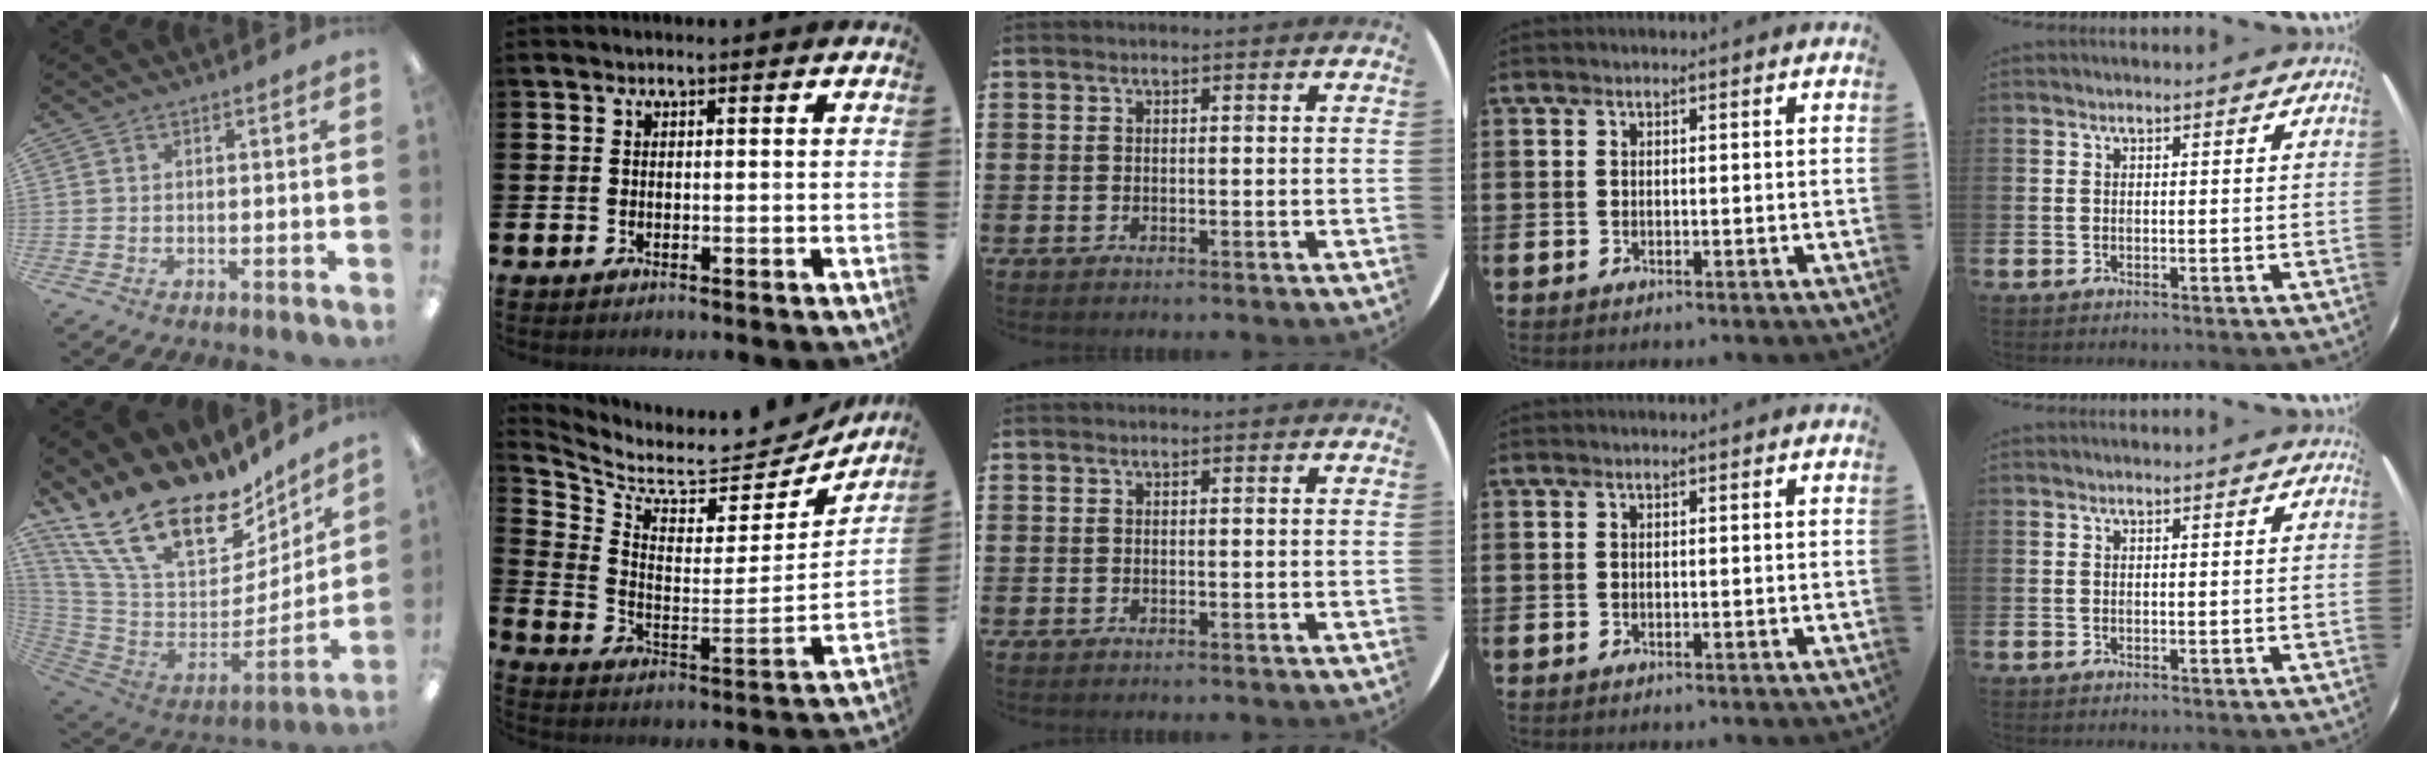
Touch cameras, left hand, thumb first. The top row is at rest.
{"thumb": {"total": 24.2, "force": [16.7, 11.2, 13.5], "torque": [-0.250, -0.125, 0.310]}, "index": {"total": 6.9, "force": [6.1, 2.4, 2.2], "torque": [-0.059, -0.068, 0.096]}}